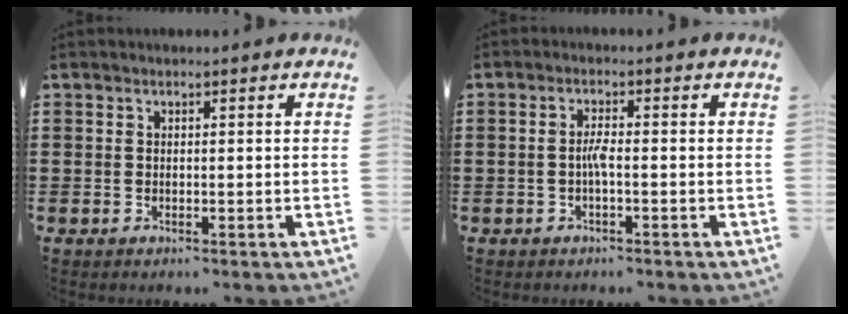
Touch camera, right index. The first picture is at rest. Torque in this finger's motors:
{"motor_torque": [0.52, -0.43, 0.07, 0.08]}